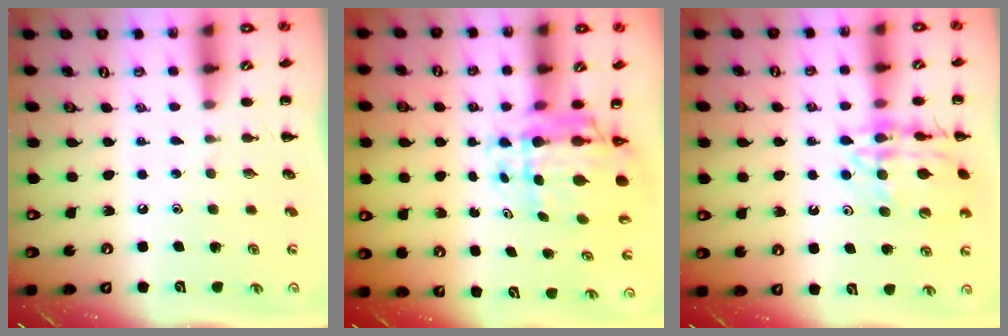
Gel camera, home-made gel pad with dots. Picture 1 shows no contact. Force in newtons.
{"total": 7.5, "press": 6.9, "slide": 2.9}
{"total": 15.6, "press": 15.4, "slide": 2.3}